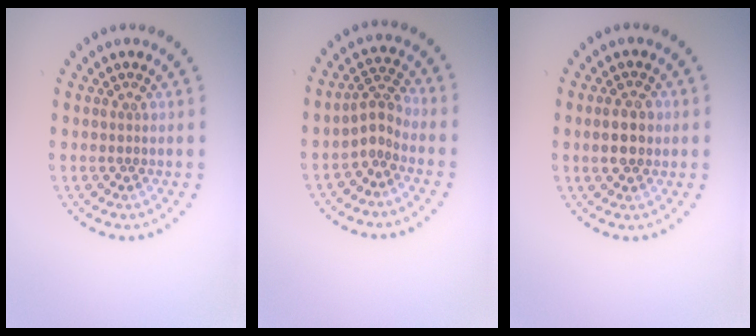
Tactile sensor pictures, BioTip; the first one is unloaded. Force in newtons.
{"total": 2.1, "press": 1.5, "slide": 1.5}
{"total": 2.6, "press": 2.6, "slide": 0.0}